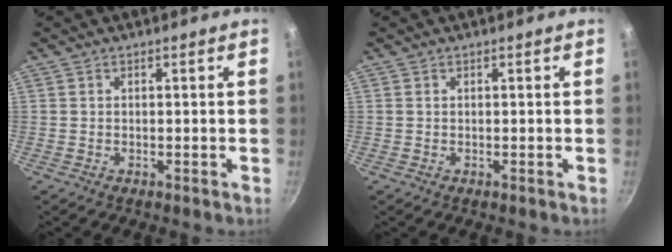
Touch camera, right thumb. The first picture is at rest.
{"total": 0.0}